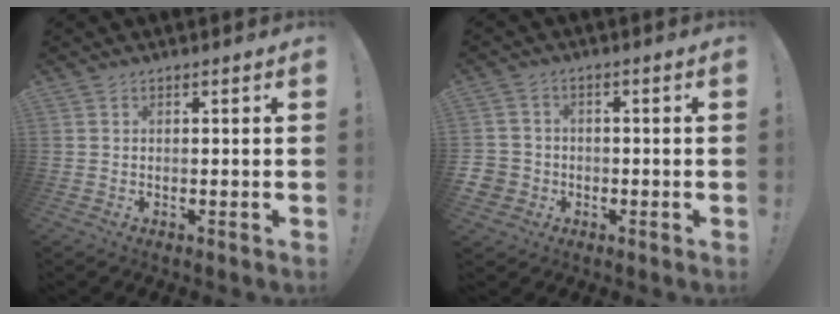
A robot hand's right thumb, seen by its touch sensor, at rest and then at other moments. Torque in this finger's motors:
{"motor_torque": [0.88, 0.97, -0.24, -0.10, 0.00]}